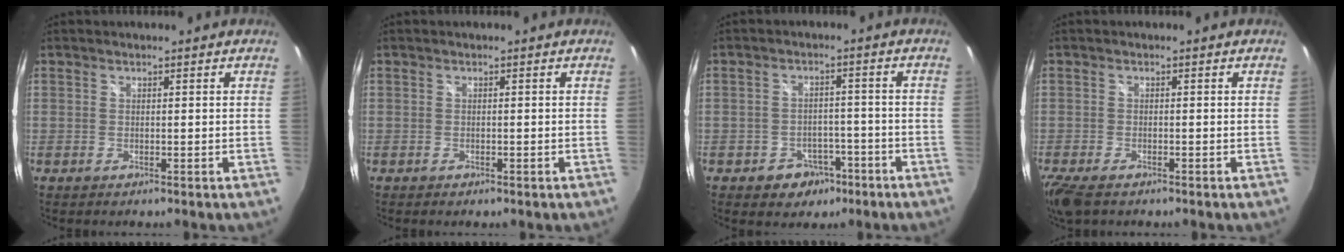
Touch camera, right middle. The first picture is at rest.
{"total": 0.8, "force": [-0.6, 0.5, 0.3], "torque": [-0.006, -0.003, -0.009]}
{"total": 6.4, "force": [-3.7, 4.9, 1.9], "torque": [-0.049, 0.015, -0.037]}
{"total": 6.3, "force": [-4.5, 2.3, 3.8], "torque": [-0.091, -0.029, -0.084]}